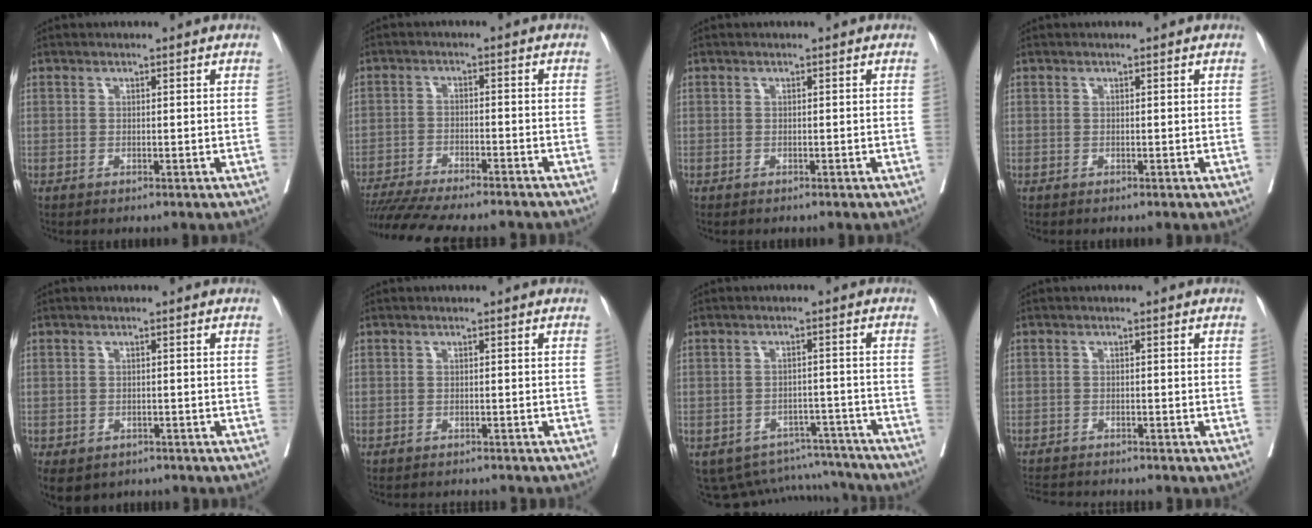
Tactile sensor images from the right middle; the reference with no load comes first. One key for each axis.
{"total": 16.9, "fx": -15.1, "fy": 2.0, "fz": 7.5, "tx": -0.149, "ty": -0.027, "tz": -0.219}
{"total": 0.5, "fx": 0.4, "fy": -0.3, "fz": 0.1, "tx": -0.004, "ty": 0.000, "tz": 0.007}
{"total": 0.0}
{"total": 8.4, "fx": -5.1, "fy": 5.7, "fz": 3.3, "tx": -0.080, "ty": -0.005, "tz": -0.058}
{"total": 4.6, "fx": -4.3, "fy": 0.9, "fz": 1.4, "tx": -0.013, "ty": -0.003, "tz": -0.049}
{"total": 10.1, "fx": -9.2, "fy": 3.9, "fz": 1.3, "tx": -0.017, "ty": 0.034, "tz": -0.113}
{"total": 6.2, "fx": -5.8, "fy": 0.7, "fz": 2.2, "tx": -0.032, "ty": -0.006, "tz": -0.087}